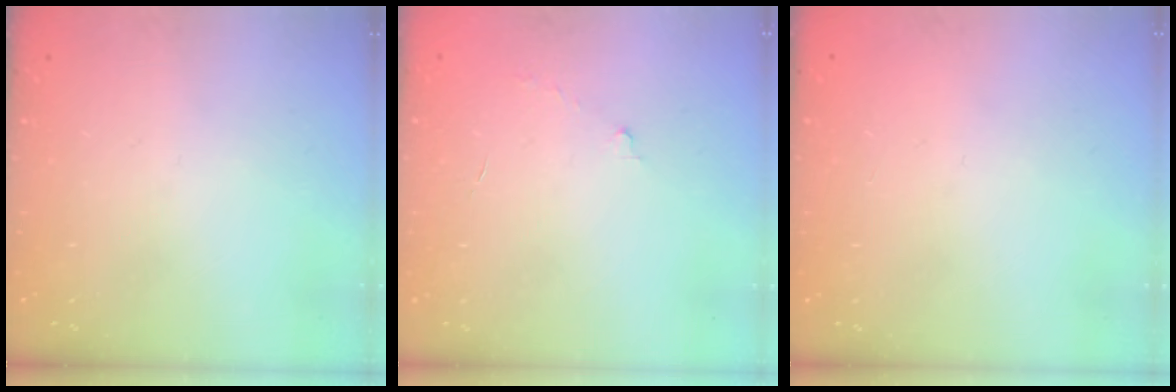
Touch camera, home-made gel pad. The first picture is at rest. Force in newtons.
{"total": 4.1, "press": 4.1, "slide": 0.2}
{"total": 2.2, "press": 2.2, "slide": 0.1}